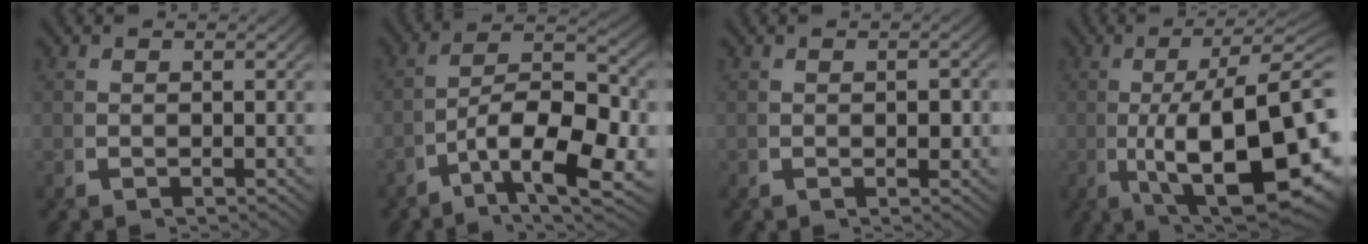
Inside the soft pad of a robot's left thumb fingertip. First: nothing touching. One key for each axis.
{"total": 11.0, "fx": -2.0, "fy": 6.0, "fz": 9.0, "tx": -0.150, "ty": -0.040, "tz": -0.023}
{"total": 1.2, "fx": 0.0, "fy": 0.7, "fz": 1.0, "tx": -0.012, "ty": -0.003, "tz": -0.002}
{"total": 17.5, "fx": -3.2, "fy": 9.0, "fz": 14.6, "tx": -0.273, "ty": -0.075, "tz": 0.002}